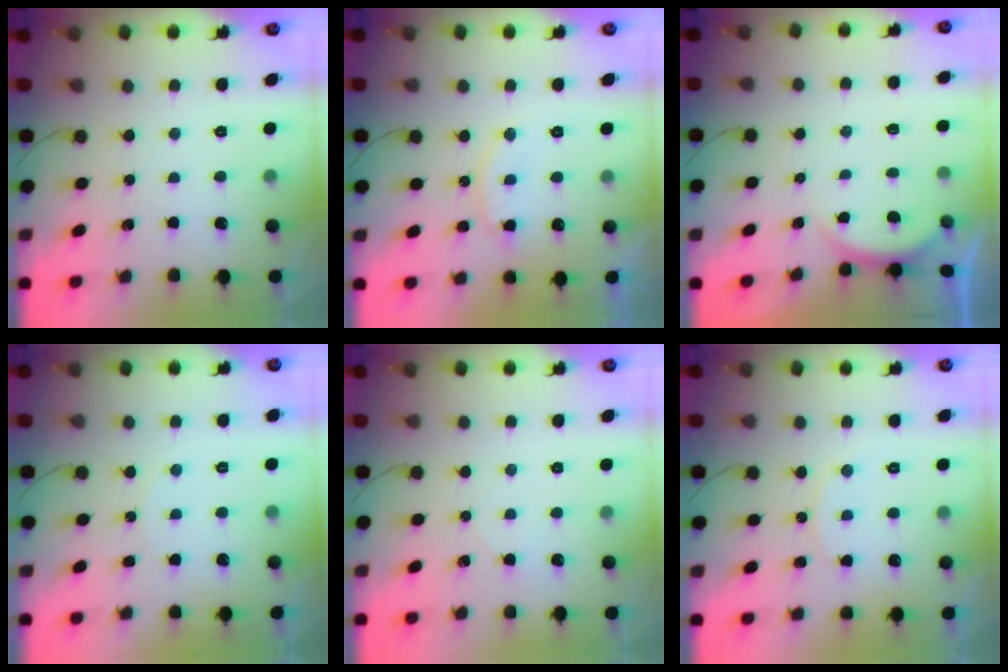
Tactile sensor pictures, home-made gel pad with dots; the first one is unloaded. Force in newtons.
{"total": 11.3, "press": 11.3, "slide": 0.9}
{"total": 1.6, "press": 1.5, "slide": 0.6}
{"total": 4.2, "press": 4.2, "slide": 0.4}
{"total": 3.5, "press": 3.1, "slide": 1.6}
{"total": 5.1, "press": 5.1, "slide": 0.4}